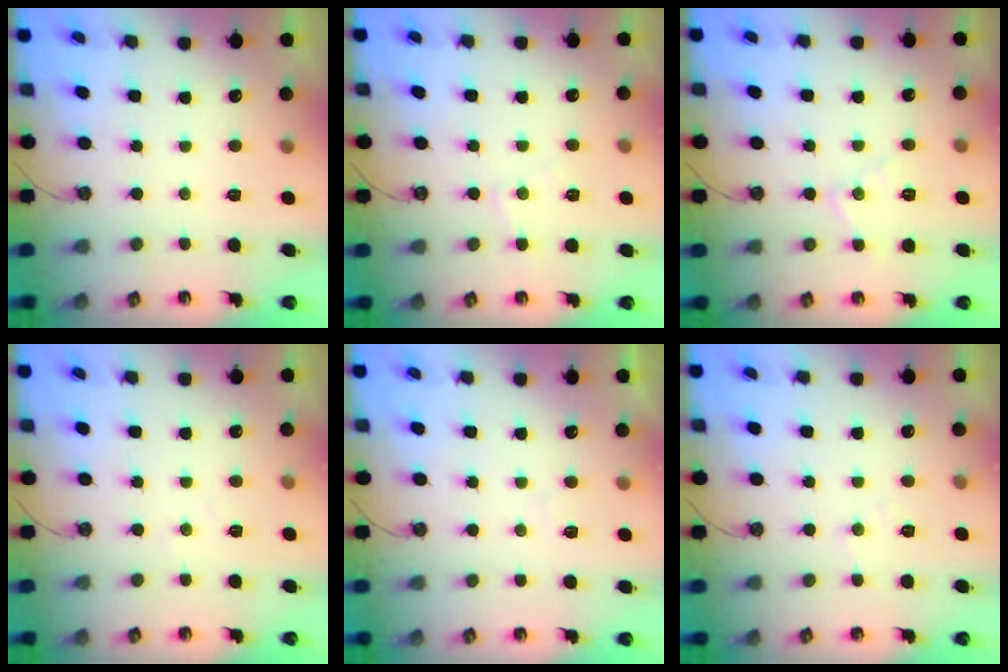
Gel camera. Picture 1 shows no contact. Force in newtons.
{"total": 4.8, "press": 4.8, "slide": 0.7}
{"total": 7.4, "press": 7.4, "slide": 0.6}
{"total": 4.1, "press": 4.1, "slide": 0.8}
{"total": 4.8, "press": 4.7, "slide": 0.9}
{"total": 5.6, "press": 5.6, "slide": 0.9}